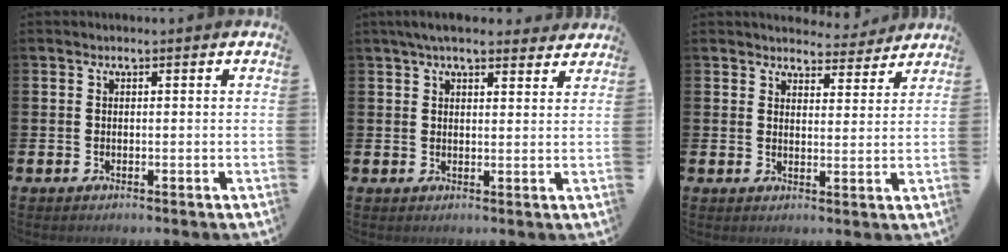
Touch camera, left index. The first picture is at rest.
{"total": 4.6, "force": [4.1, 1.2, 1.9], "torque": [-0.041, -0.009, 0.074]}
{"total": 4.3, "force": [4.2, 1.0, -0.1], "torque": [0.001, -0.031, 0.073]}